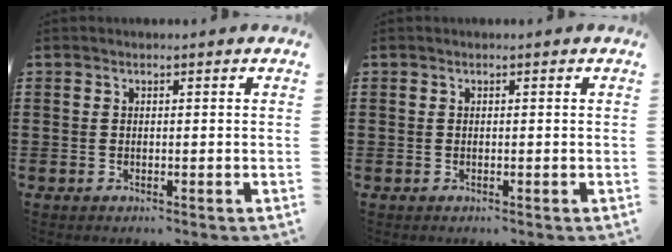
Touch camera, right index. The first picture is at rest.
{"total": 0.0}